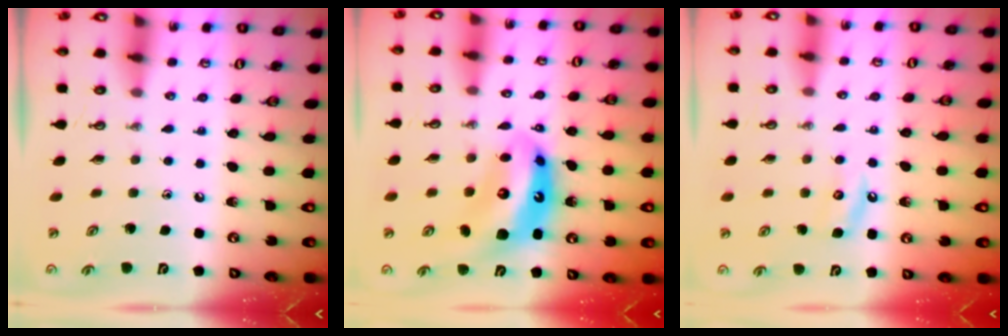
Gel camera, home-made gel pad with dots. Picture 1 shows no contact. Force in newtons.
{"total": 13.8, "press": 13.7, "slide": 1.3}
{"total": 4.3, "press": 4.3, "slide": 0.3}